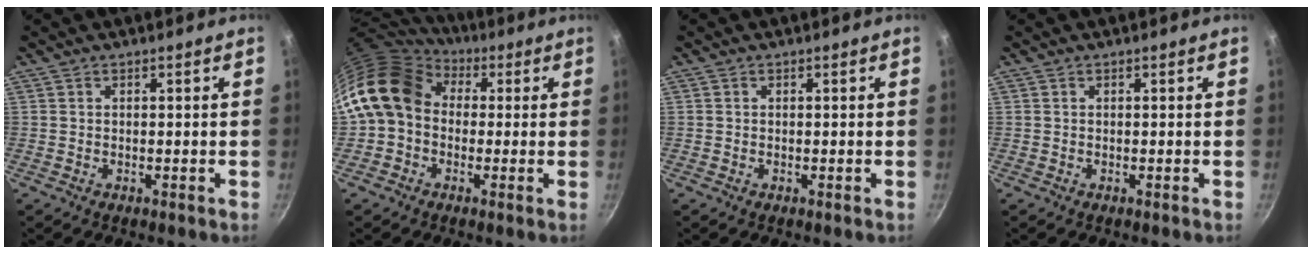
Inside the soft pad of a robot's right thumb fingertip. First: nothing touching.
{"total": 13.8, "force": [1.7, 11.2, 8.0], "torque": [-0.125, 0.028, 0.010]}
{"total": 0.0}
{"total": 0.0}